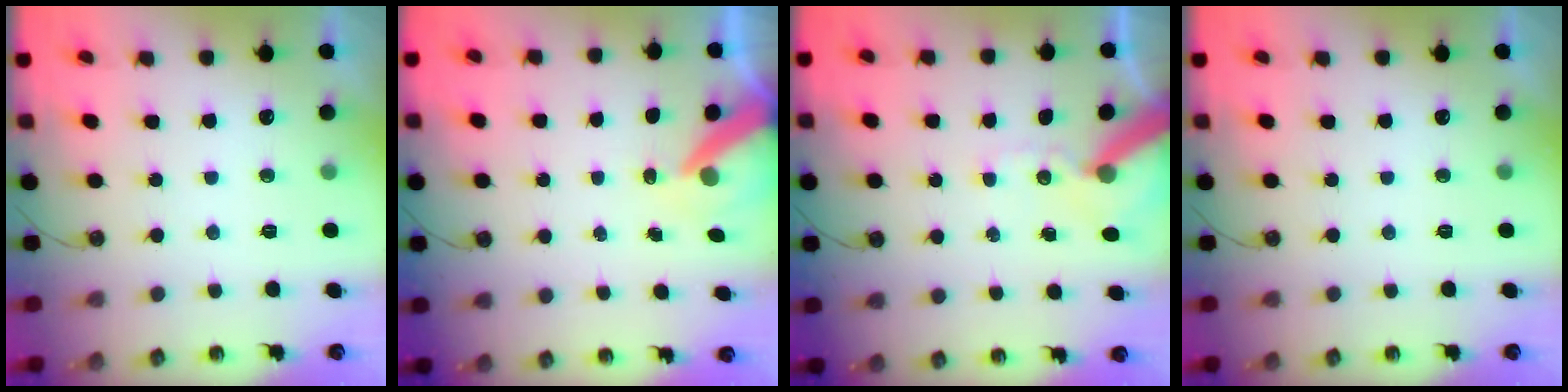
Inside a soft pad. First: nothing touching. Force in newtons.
{"total": 9.0, "press": 8.9, "slide": 0.8}
{"total": 10.6, "press": 10.5, "slide": 1.6}
{"total": 0.0}